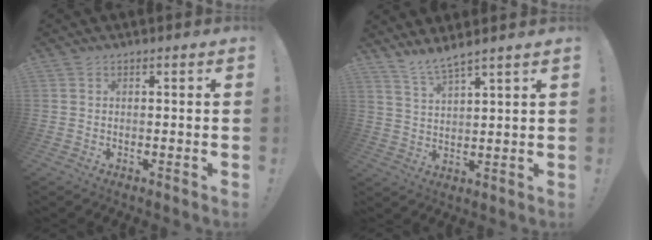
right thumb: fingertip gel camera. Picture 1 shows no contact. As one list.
[{"total": 5.5, "force": [5.0, -0.4, 2.4], "torque": [-0.053, -0.029, 0.090]}]